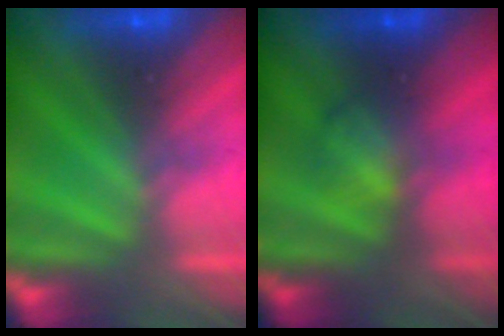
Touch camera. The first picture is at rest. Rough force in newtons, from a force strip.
{"total": 2.0}